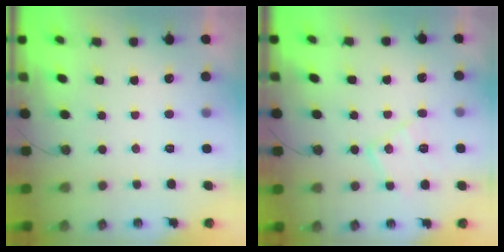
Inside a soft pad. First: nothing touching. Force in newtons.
{"total": 12.2, "press": 12.2, "slide": 0.6}